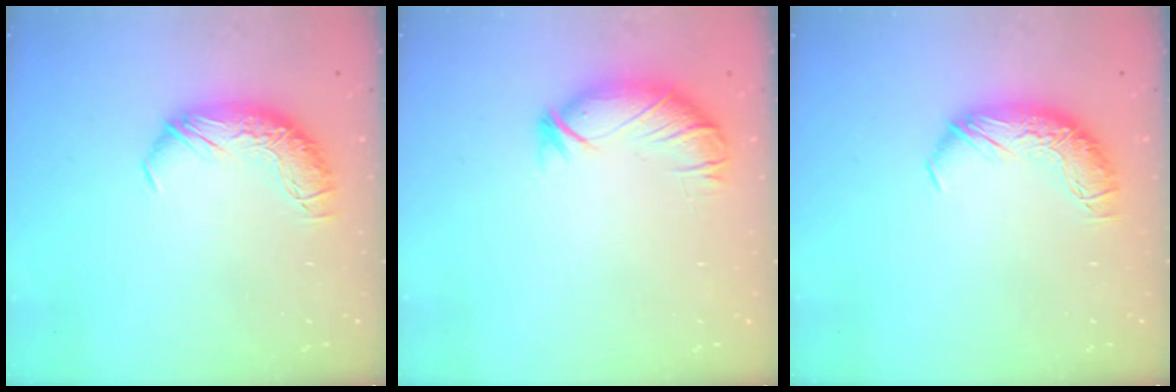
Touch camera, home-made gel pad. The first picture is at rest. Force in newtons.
{"total": 2.7, "press": 2.6, "slide": 0.9}
{"total": 0.0}